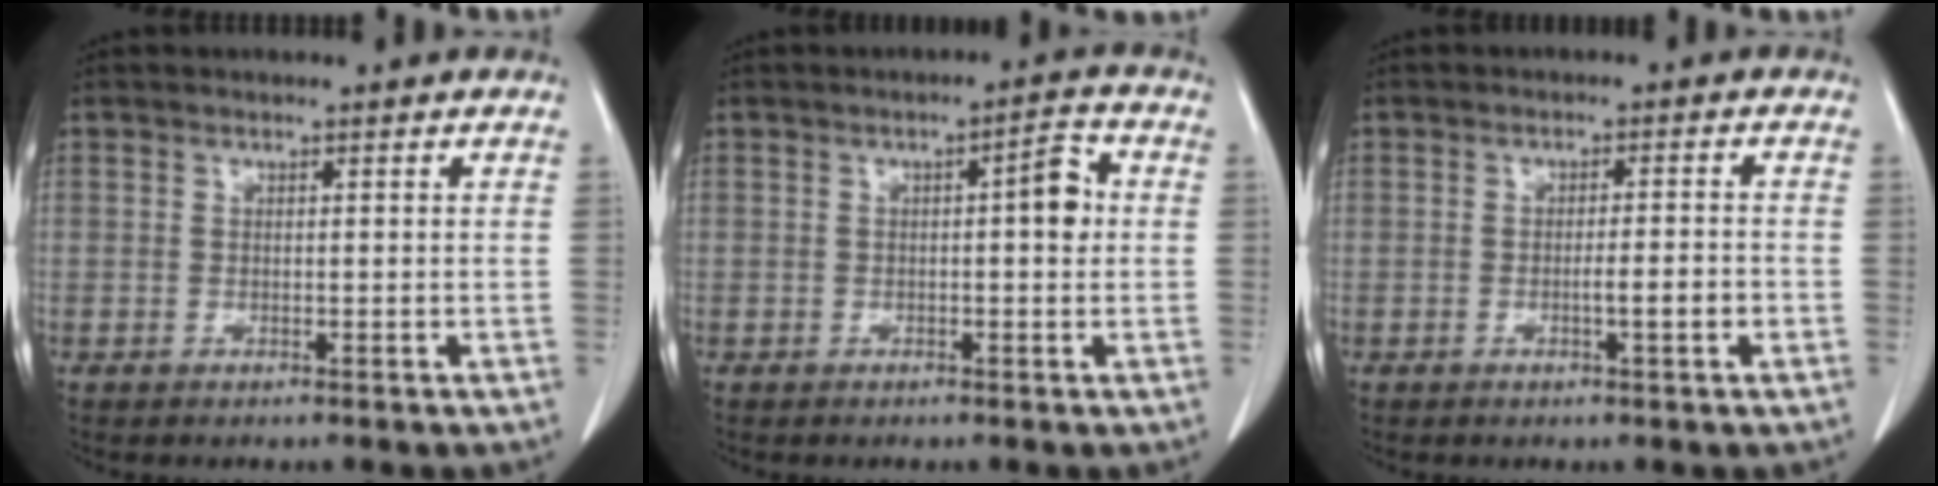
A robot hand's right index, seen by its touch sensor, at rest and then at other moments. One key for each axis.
{"total": 3.9, "fx": 0.4, "fy": 0.8, "fz": 3.8, "tx": -0.050, "ty": 0.010, "tz": 0.002}
{"total": 3.1, "fx": -1.0, "fy": 0.1, "fz": 2.9, "tx": -0.046, "ty": -0.001, "tz": -0.013}